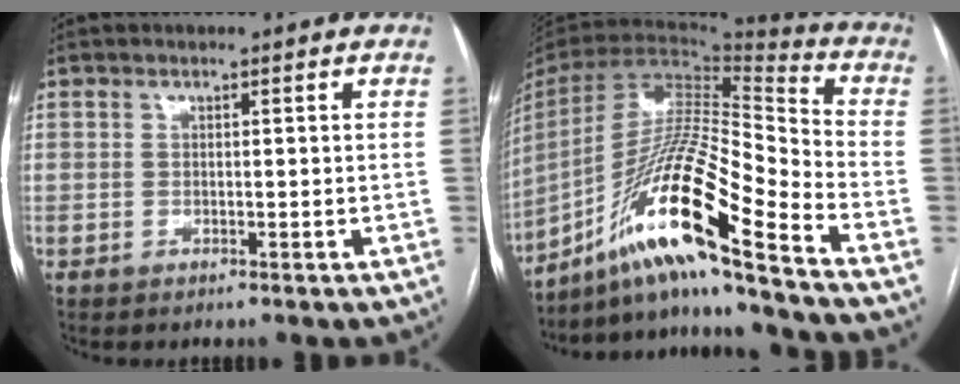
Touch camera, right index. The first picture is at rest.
{"total": 21.5, "force": [-14.5, -0.2, 15.9], "torque": [-0.324, -0.018, -0.274]}